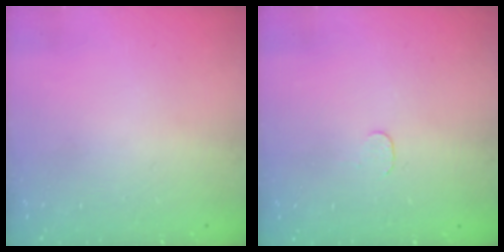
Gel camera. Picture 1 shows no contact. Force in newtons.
{"total": 3.5, "press": 3.5, "slide": 0.3}